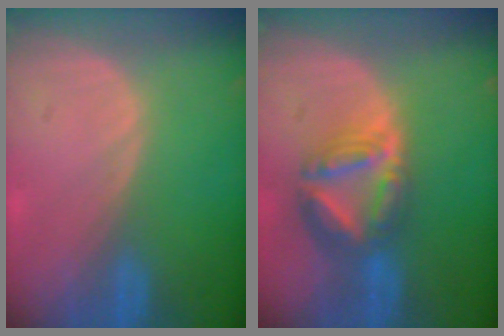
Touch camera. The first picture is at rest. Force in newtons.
{"total": 8.2, "press": 7.0, "slide": 4.2}